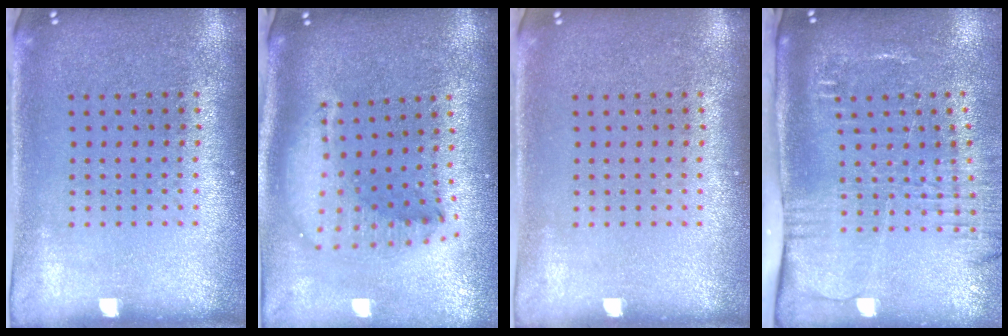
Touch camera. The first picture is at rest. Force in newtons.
{"total": 1.9, "press": 1.5, "slide": 1.2}
{"total": 0.0}
{"total": 2.7, "press": 2.1, "slide": 1.7}